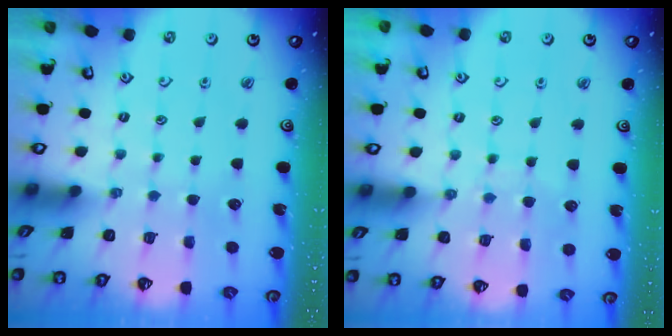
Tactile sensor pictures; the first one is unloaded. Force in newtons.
{"total": 5.9, "press": 5.9, "slide": 0.6}